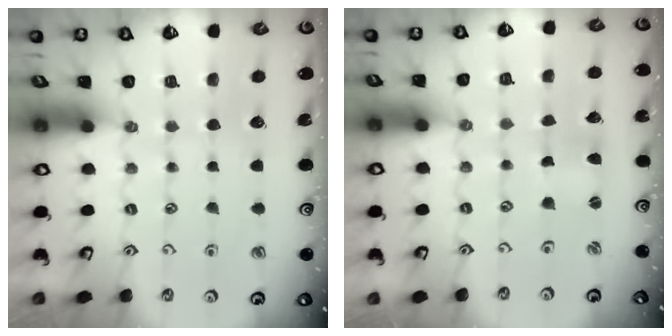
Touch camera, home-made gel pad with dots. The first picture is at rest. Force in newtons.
{"total": 1.0, "press": 1.0, "slide": 0.2}